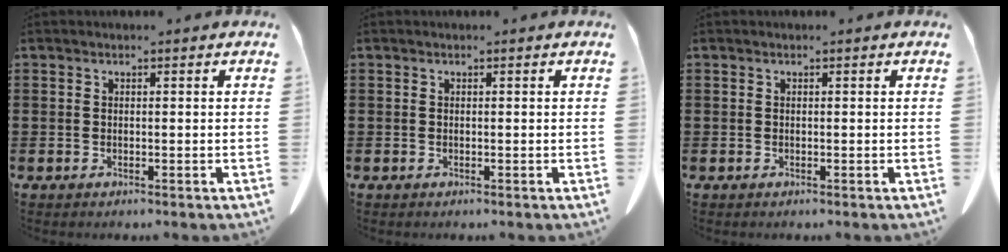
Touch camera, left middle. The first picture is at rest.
{"total": 0.0}
{"total": 0.0}